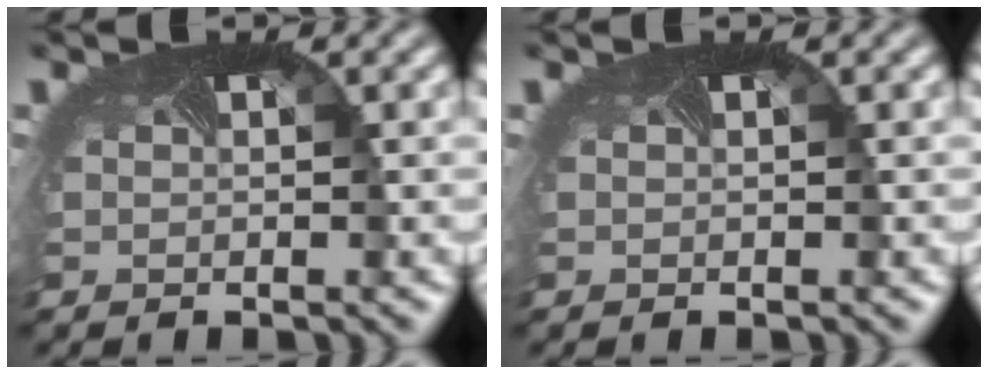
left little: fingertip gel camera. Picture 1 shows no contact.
{"total": 0.0}